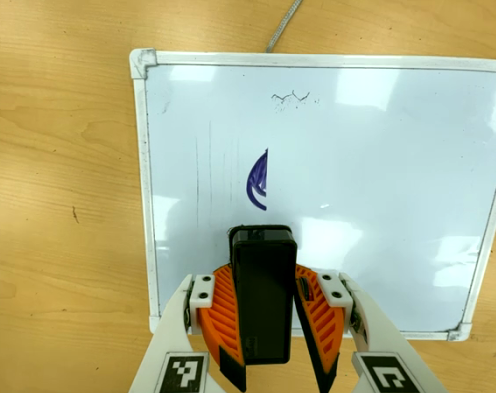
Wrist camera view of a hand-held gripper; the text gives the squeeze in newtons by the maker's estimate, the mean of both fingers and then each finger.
{"total": 9.6, "left": 9.3, "right": 9.9}